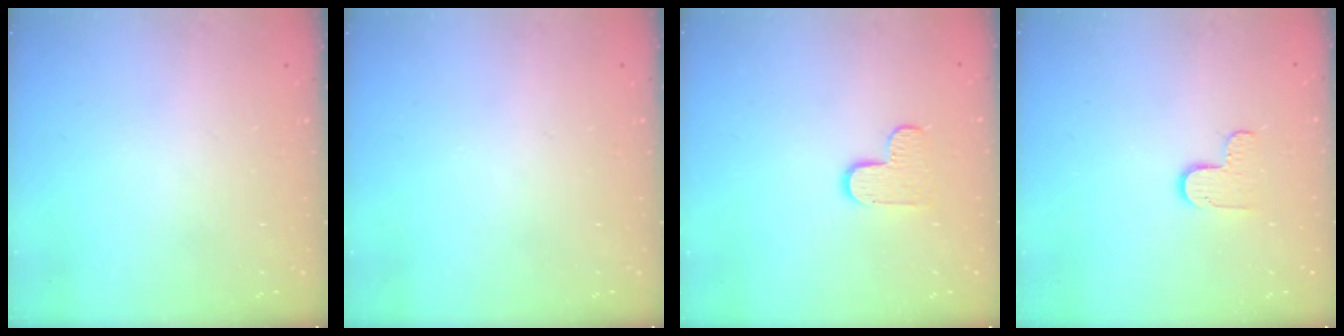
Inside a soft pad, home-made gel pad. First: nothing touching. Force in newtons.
{"total": 0.0}
{"total": 7.5, "press": 7.5, "slide": 0.4}
{"total": 5.8, "press": 5.7, "slide": 0.6}